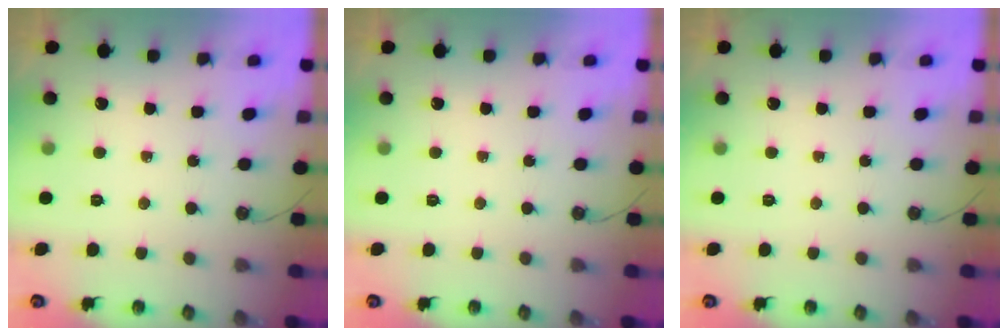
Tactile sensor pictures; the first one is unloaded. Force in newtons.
{"total": 0.0}
{"total": 0.0}